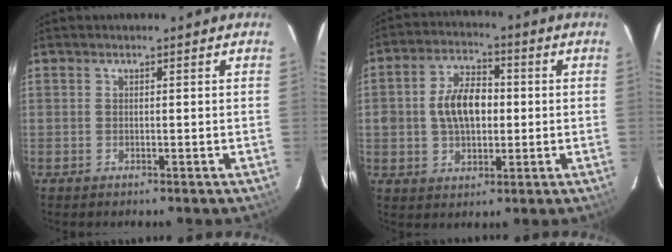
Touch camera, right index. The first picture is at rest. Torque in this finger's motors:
{"motor_torque": [0.38, 0.02, 0.30, 0.09]}